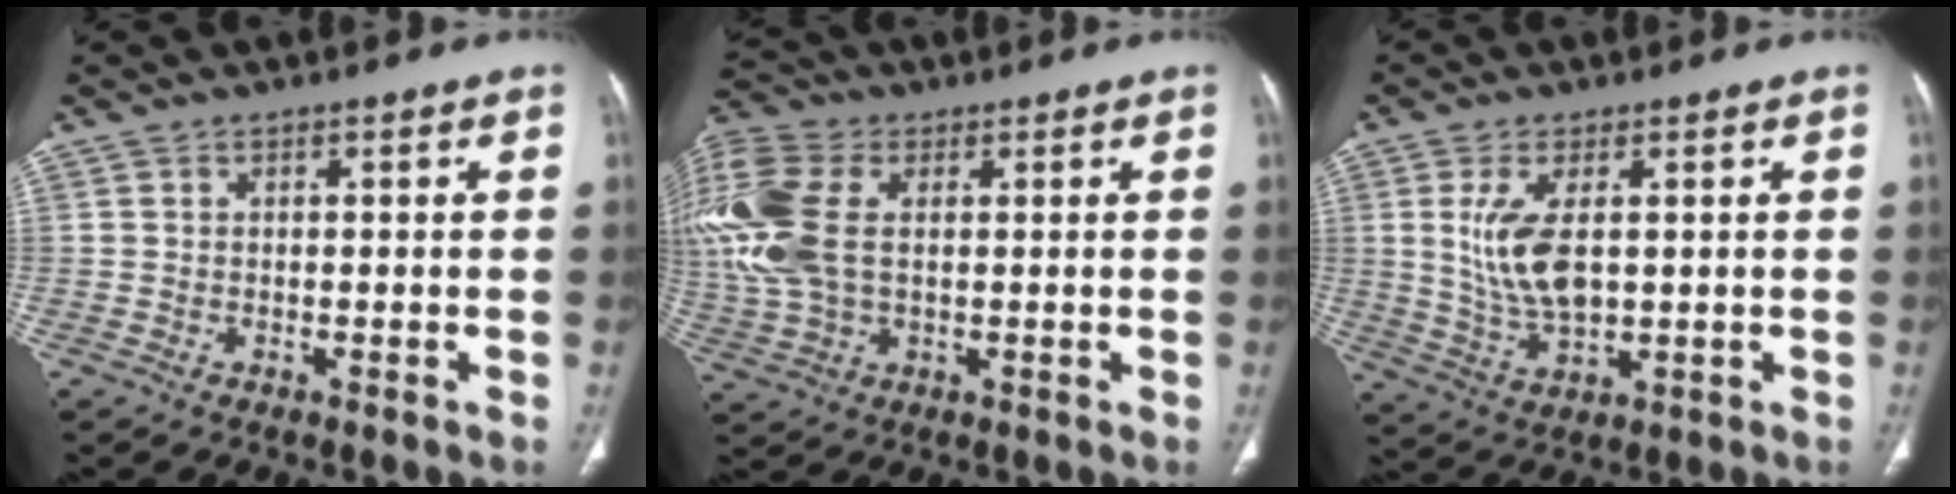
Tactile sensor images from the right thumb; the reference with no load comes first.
{"total": 17.5, "force": [2.8, 11.1, 13.3], "torque": [-0.347, 0.010, 0.053]}
{"total": 9.3, "force": [1.5, 4.5, 8.0], "torque": [-0.166, -0.013, 0.040]}